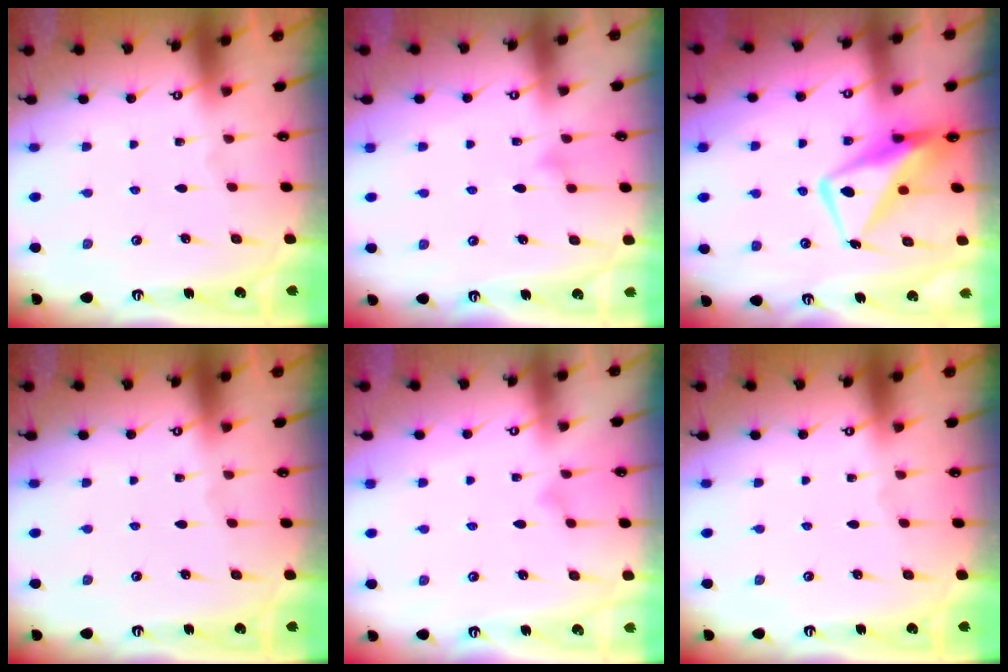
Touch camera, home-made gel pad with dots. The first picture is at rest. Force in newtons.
{"total": 7.2, "press": 7.2, "slide": 0.5}
{"total": 11.0, "press": 10.9, "slide": 1.0}
{"total": 0.0}
{"total": 3.4, "press": 3.4, "slide": 0.2}
{"total": 0.0}